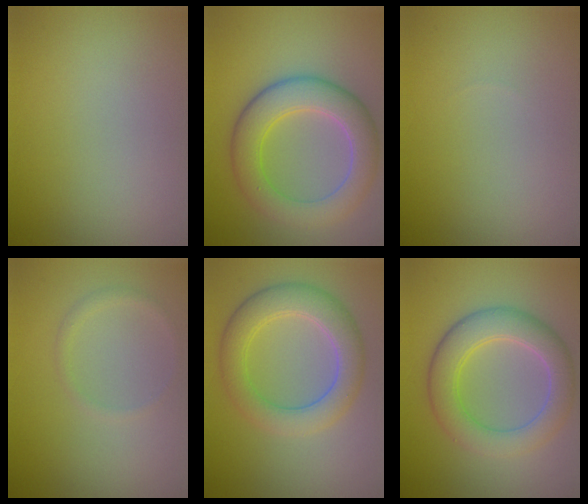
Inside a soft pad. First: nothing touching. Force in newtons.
{"total": 6.4, "press": 6.4, "slide": 0.3}
{"total": 0.0}
{"total": 0.9, "press": 0.9, "slide": 0.1}
{"total": 5.1, "press": 5.1, "slide": 0.1}
{"total": 5.6, "press": 5.6, "slide": 0.3}